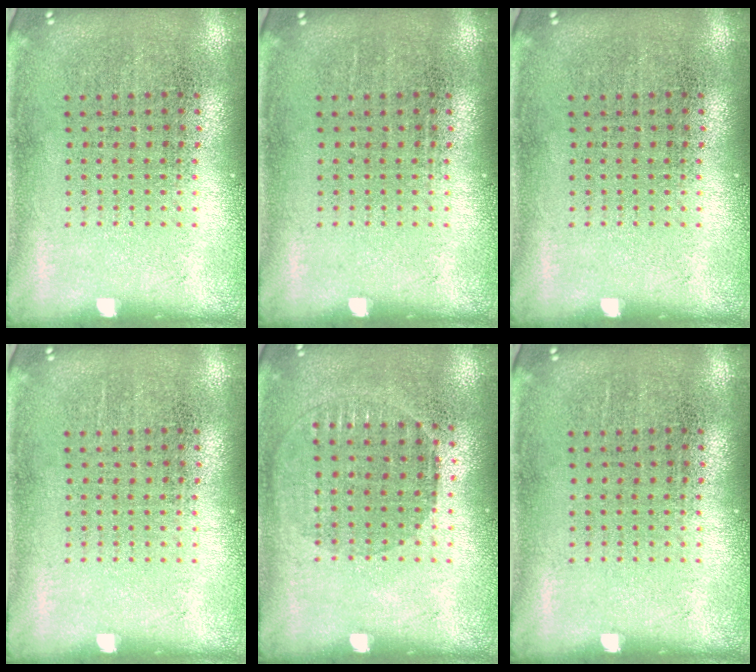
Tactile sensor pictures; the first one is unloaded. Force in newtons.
{"total": 0.0}
{"total": 0.0}
{"total": 0.0}
{"total": 0.9, "press": 0.9, "slide": 0.3}
{"total": 0.0}